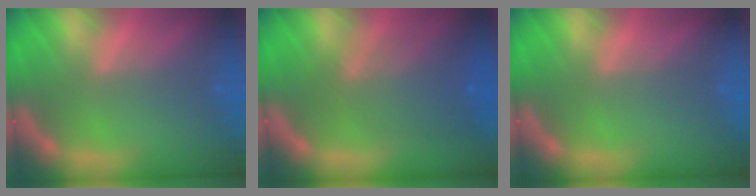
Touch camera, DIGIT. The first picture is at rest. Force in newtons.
{"total": 5.5}
{"total": 0.0}